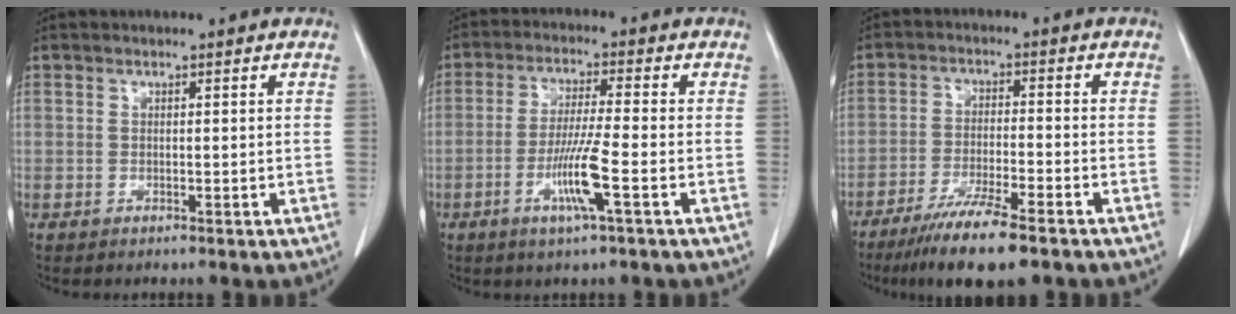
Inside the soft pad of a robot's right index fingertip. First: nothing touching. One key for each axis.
{"total": 7.6, "fx": -2.8, "fy": -0.4, "fz": 7.0, "tx": -0.135, "ty": -0.010, "tz": -0.055}
{"total": 10.1, "fx": -7.3, "fy": 0.7, "fz": 6.9, "tx": -0.115, "ty": -0.025, "tz": -0.121}